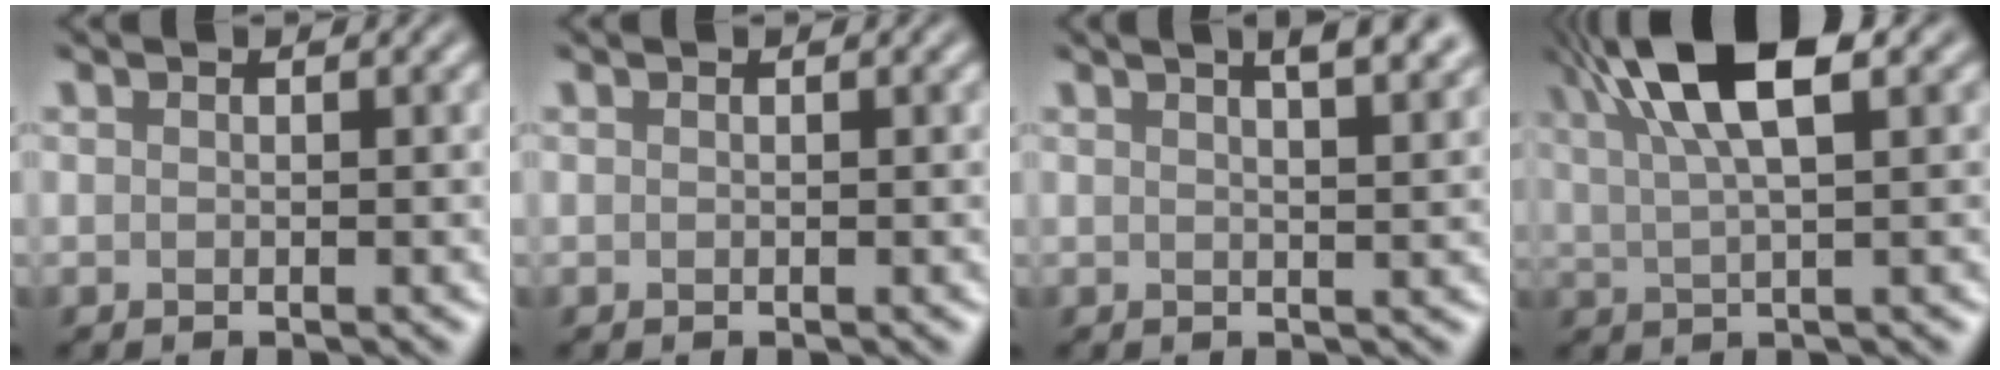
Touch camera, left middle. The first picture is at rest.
{"total": 0.0}
{"total": 6.6, "force": [3.8, 2.7, 4.6], "torque": [-0.021, 0.042, 0.023]}
{"total": 8.7, "force": [4.2, 2.7, 7.1], "torque": [-0.127, 0.022, 0.072]}